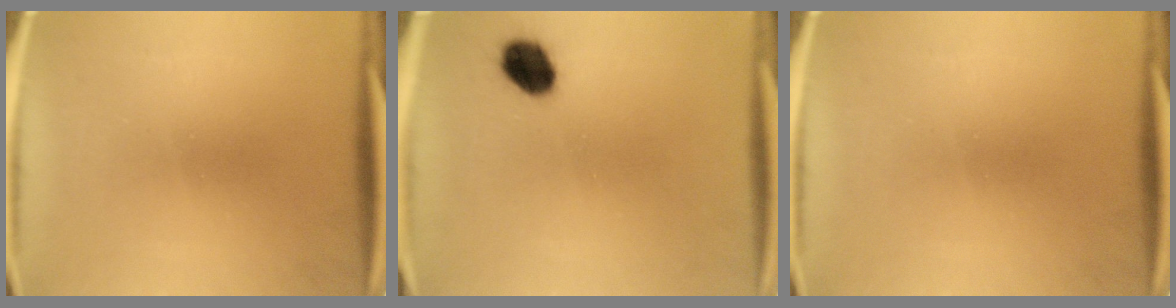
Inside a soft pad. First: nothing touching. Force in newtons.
{"total": 6.4}
{"total": 0.0}